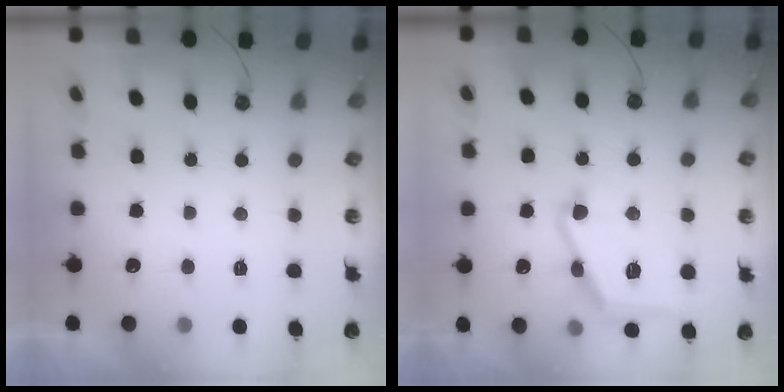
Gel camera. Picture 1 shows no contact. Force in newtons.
{"total": 16.7, "press": 16.7, "slide": 0.5}